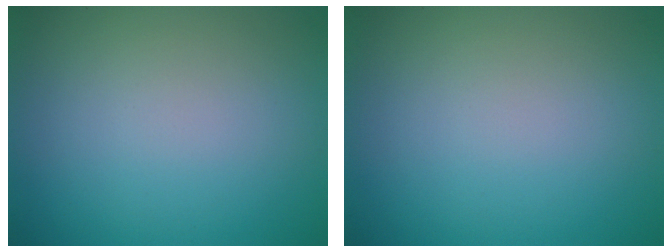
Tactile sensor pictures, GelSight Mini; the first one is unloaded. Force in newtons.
{"total": 0.0}